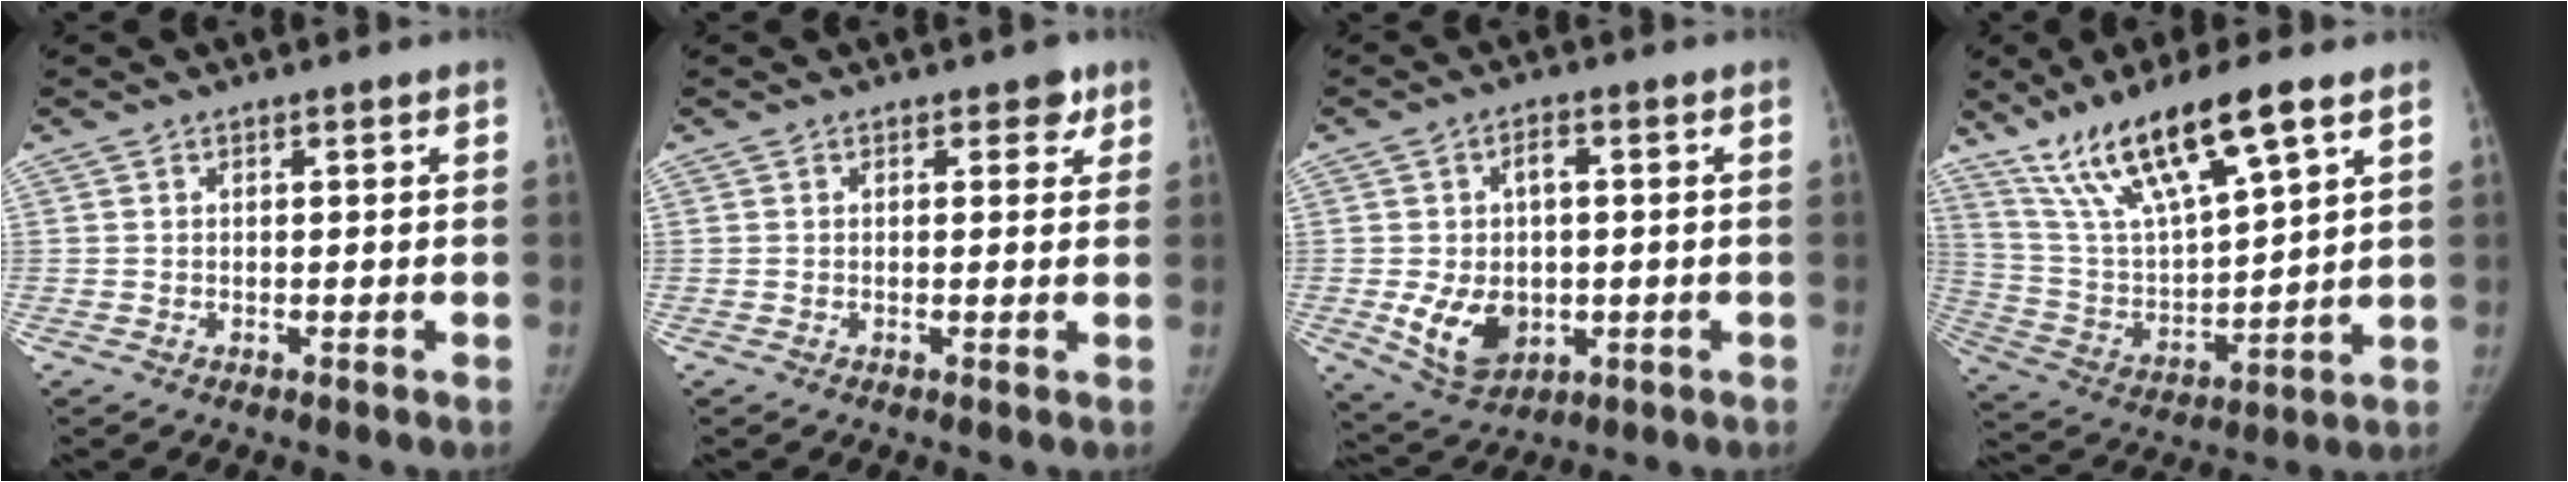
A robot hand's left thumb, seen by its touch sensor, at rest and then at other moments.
{"total": 2.3, "force": [1.3, 1.5, 1.2], "torque": [0.008, -0.003, 0.010]}
{"total": 11.2, "force": [-1.4, 7.5, 8.1], "torque": [-0.122, 0.004, -0.009]}
{"total": 18.4, "force": [11.7, 4.1, 13.6], "torque": [-0.243, -0.041, 0.231]}